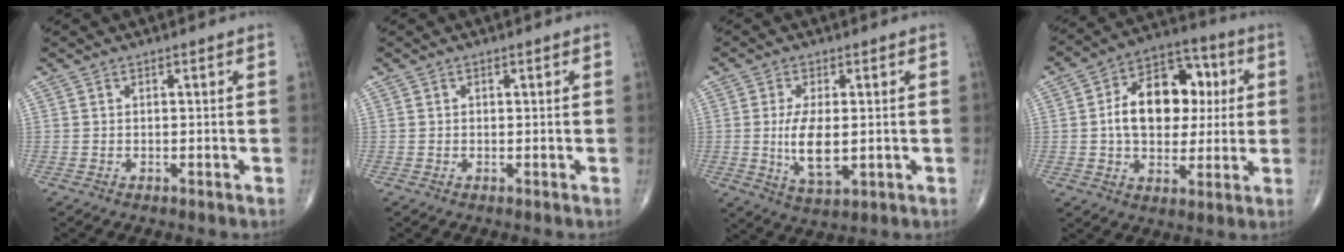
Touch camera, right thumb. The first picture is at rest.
{"total": 0.0}
{"total": 8.3, "force": [-0.4, 3.7, 7.5], "torque": [-0.136, -0.016, 0.000]}
{"total": 16.7, "force": [1.9, 11.4, 12.1], "torque": [-0.148, 0.022, 0.024]}